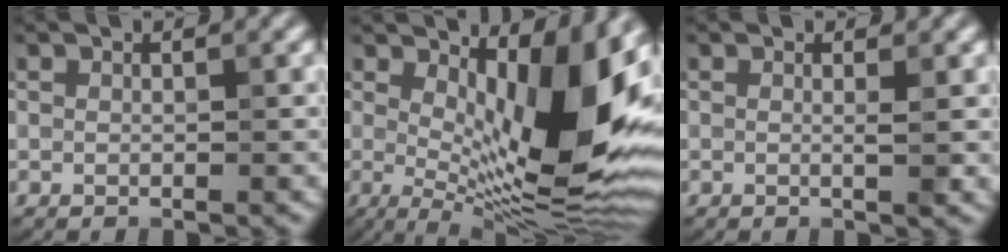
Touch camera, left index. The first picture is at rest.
{"total": 13.0, "force": [2.2, 4.4, 12.1], "torque": [-0.166, -0.014, 0.034]}
{"total": 1.2, "force": [0.1, 0.1, 1.2], "torque": [-0.017, -0.002, -0.003]}